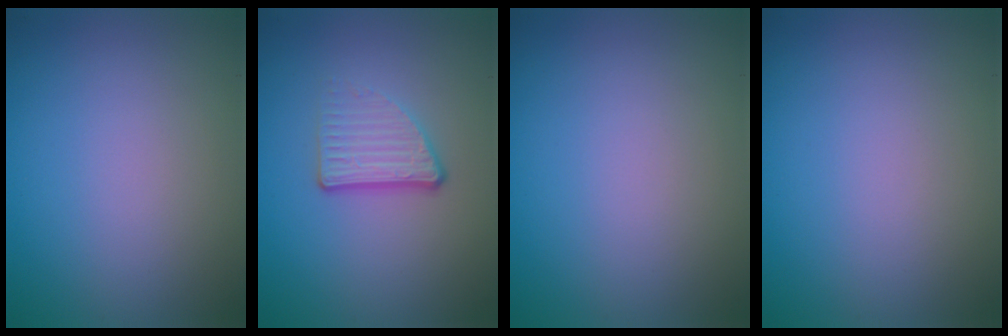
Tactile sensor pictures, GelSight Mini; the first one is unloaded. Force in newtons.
{"total": 3.5, "press": 2.3, "slide": 2.6}
{"total": 0.0}
{"total": 0.0}